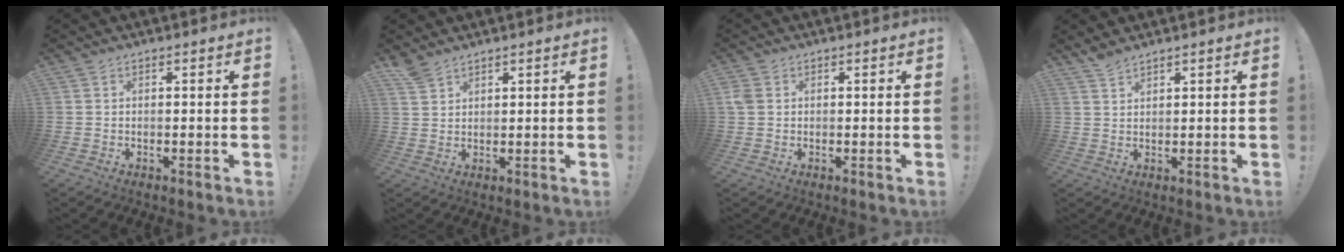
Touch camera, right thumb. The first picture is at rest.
{"total": 3.8, "force": [3.1, 1.6, 1.4], "torque": [-0.026, -0.018, 0.060]}
{"total": 3.2, "force": [0.8, 2.5, 1.8], "torque": [-0.033, 0.007, 0.018]}
{"total": 3.0, "force": [2.6, 0.6, 1.4], "torque": [-0.026, -0.014, 0.047]}